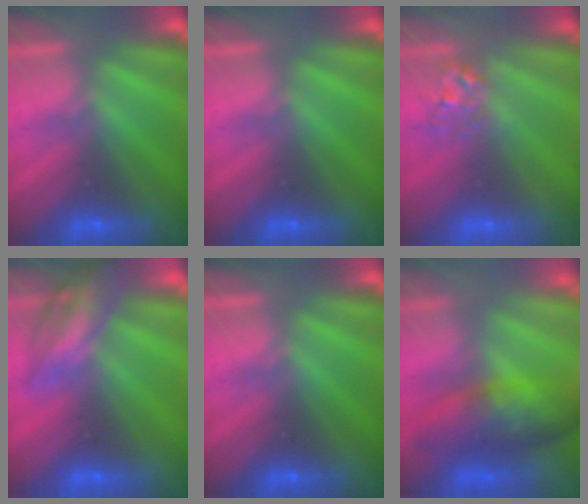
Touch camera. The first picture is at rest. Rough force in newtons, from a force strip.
{"total": 0.0}
{"total": 2.7}
{"total": 2.4}
{"total": 0.0}
{"total": 8.1}